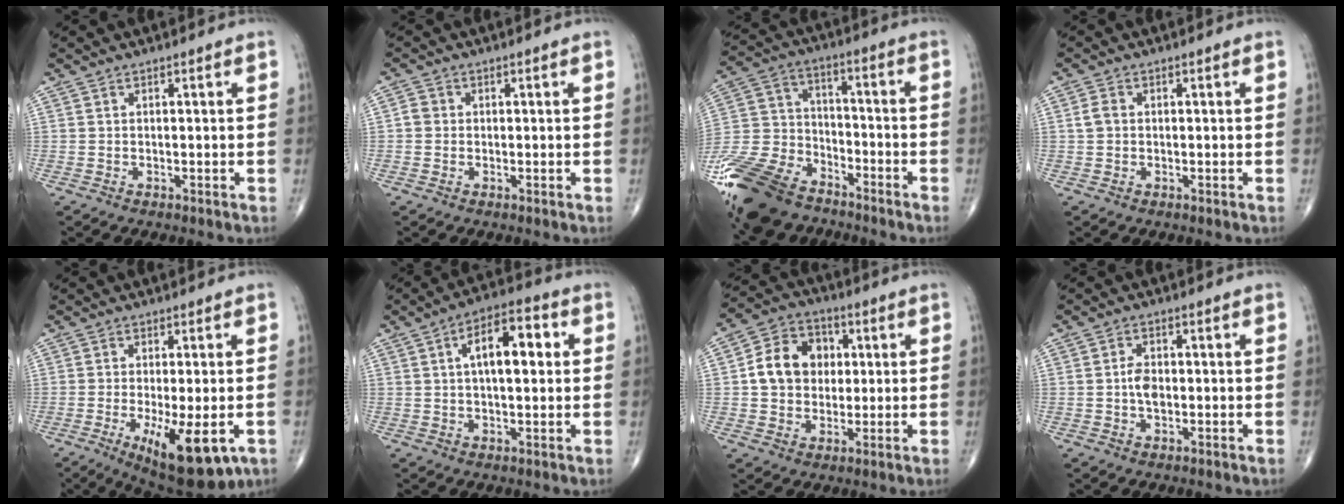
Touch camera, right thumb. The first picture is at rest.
{"total": 1.9, "force": [-0.1, 1.8, 0.7], "torque": [-0.004, 0.005, -0.004]}
{"total": 22.8, "force": [-15.4, 12.8, 10.8], "torque": [-0.271, 0.036, -0.284]}
{"total": 2.2, "force": [0.1, 1.7, 1.4], "torque": [-0.027, 0.007, 0.002]}
{"total": 12.8, "force": [-4.4, 4.1, 11.3], "torque": [-0.173, -0.020, -0.054]}
{"total": 10.7, "force": [2.2, 4.9, 9.2], "torque": [-0.129, 0.021, 0.026]}
{"total": 11.5, "force": [1.2, 9.4, 6.6], "torque": [-0.085, 0.015, 0.013]}
{"total": 3.4, "force": [-0.3, 2.1, 2.6], "torque": [-0.045, 0.005, -0.010]}